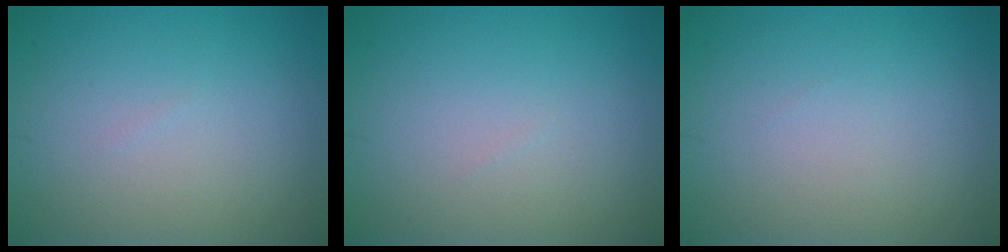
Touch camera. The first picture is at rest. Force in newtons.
{"total": 0.0}
{"total": 0.0}